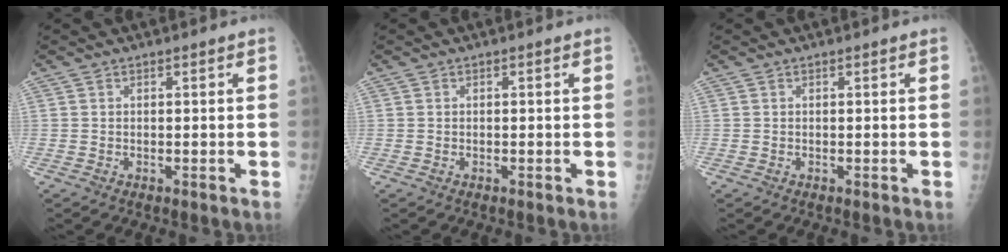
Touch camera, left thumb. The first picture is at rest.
{"total": 0.0}
{"total": 0.0}